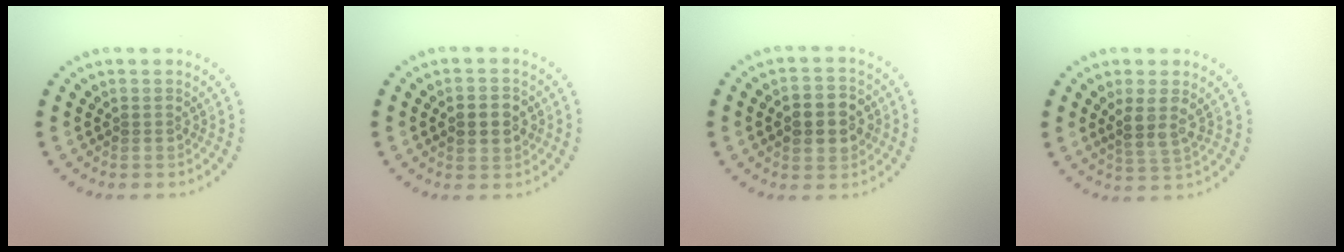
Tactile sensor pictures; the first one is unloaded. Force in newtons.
{"total": 2.9, "press": 2.9, "slide": 0.1}
{"total": 4.1, "press": 4.1, "slide": 0.3}
{"total": 2.5, "press": 2.2, "slide": 1.2}